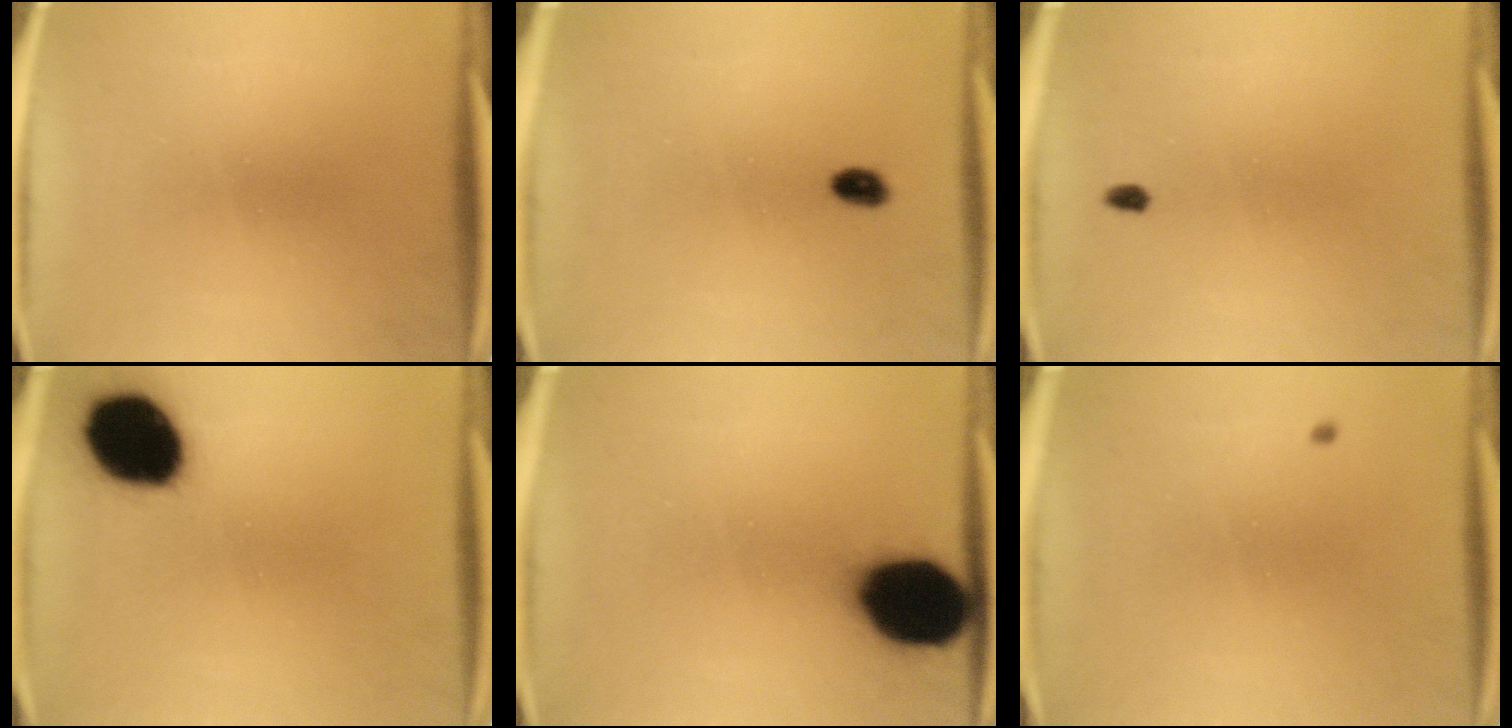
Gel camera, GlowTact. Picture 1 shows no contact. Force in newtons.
{"total": 1.9}
{"total": 1.1}
{"total": 18.3}
{"total": 18.1}
{"total": 0.6}